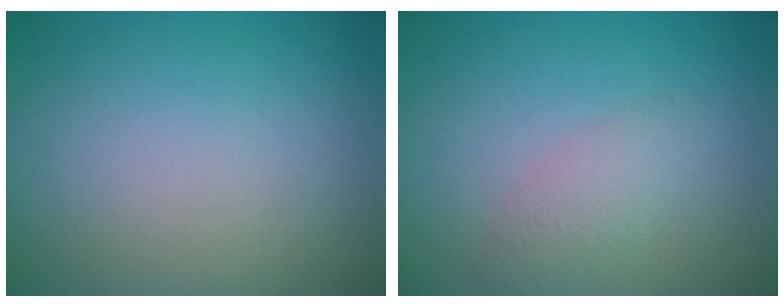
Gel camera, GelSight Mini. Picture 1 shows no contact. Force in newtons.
{"total": 2.0, "press": 2.0, "slide": 0.1}